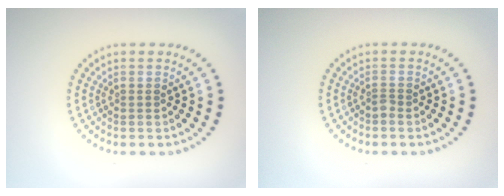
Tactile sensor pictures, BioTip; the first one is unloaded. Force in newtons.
{"total": 0.6, "press": 0.5, "slide": 0.4}